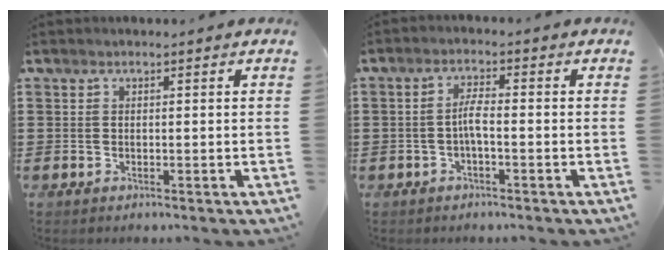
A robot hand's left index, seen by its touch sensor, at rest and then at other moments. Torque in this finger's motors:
{"motor_torque": [0.55, 0.49, 0.28, 0.08]}